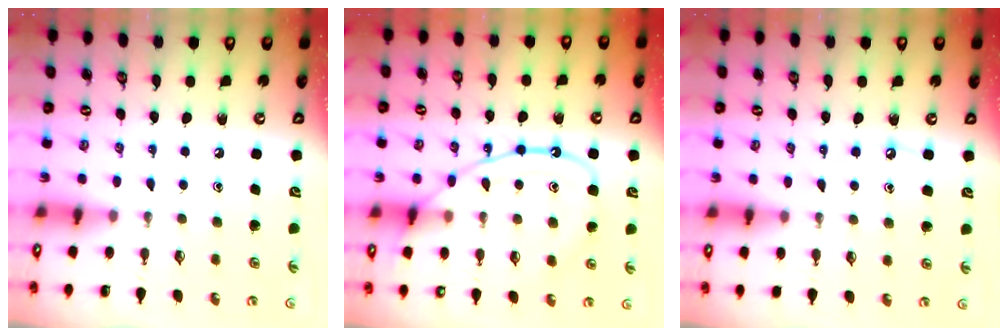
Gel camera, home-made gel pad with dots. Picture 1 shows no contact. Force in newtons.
{"total": 12.8, "press": 12.7, "slide": 1.2}
{"total": 5.9, "press": 5.9, "slide": 0.6}